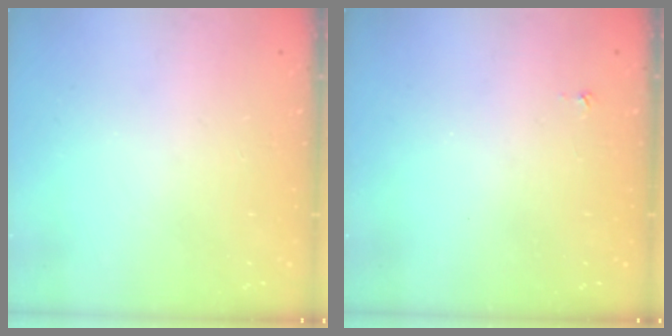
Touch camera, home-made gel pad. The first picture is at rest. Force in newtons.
{"total": 2.9, "press": 2.9, "slide": 0.4}